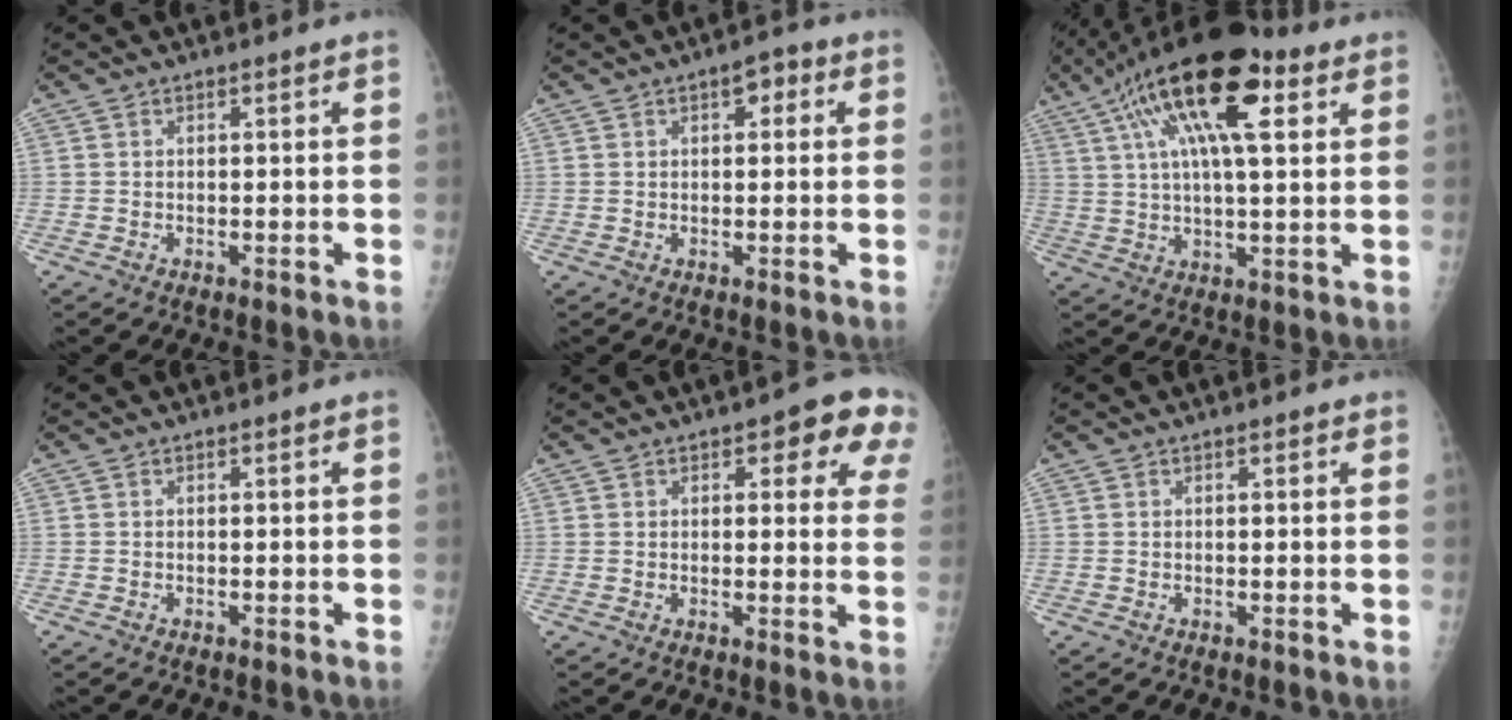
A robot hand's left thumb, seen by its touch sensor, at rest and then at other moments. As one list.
[{"total": 3.6, "force": [1.3, 2.1, 2.6], "torque": [-0.015, 0.004, 0.012]}, {"total": 19.6, "force": [8.3, 6.7, 16.5], "torque": [-0.287, 0.010, 0.135]}, {"total": 0.0}, {"total": 8.6, "force": [4.6, 4.3, 5.9], "torque": [-0.021, -0.013, 0.045]}, {"total": 0.8, "force": [0.5, 0.4, 0.3], "torque": [-0.002, -0.003, 0.004]}]